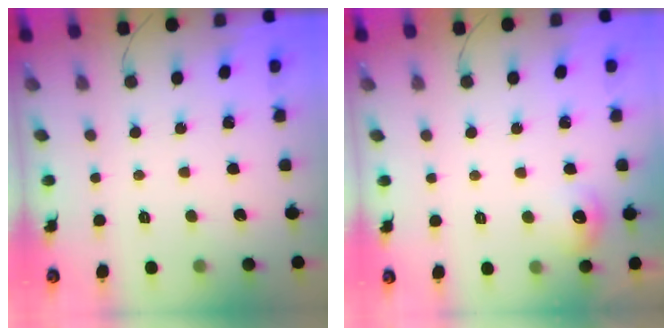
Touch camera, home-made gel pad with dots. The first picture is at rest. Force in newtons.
{"total": 7.5, "press": 7.4, "slide": 1.5}